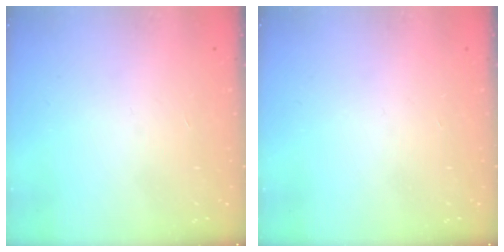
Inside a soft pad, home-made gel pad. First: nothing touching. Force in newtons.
{"total": 0.0}